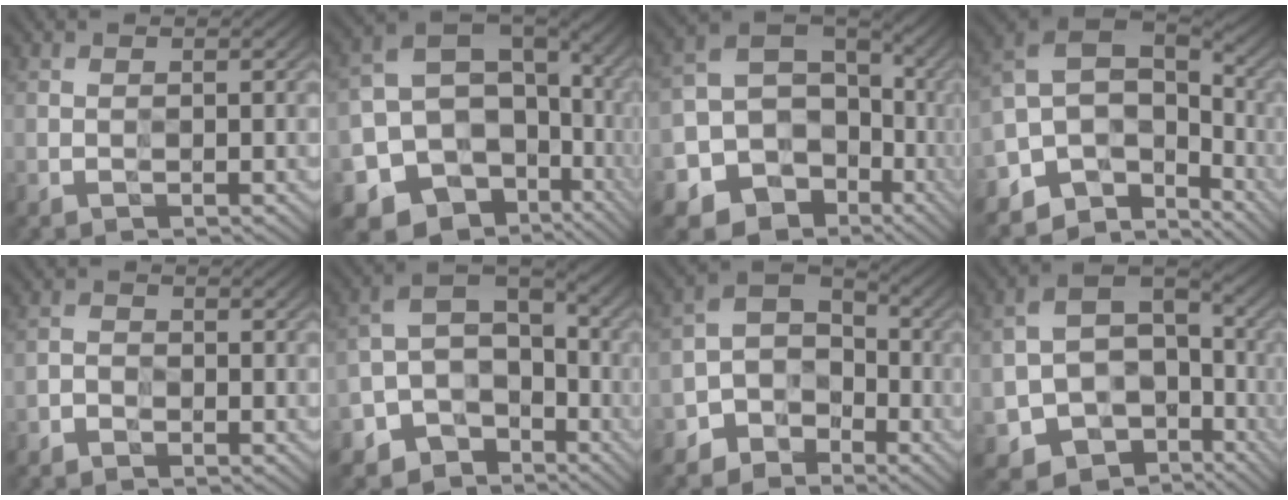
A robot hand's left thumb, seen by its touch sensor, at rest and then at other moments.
{"total": 16.4, "force": [-5.3, 13.0, 8.5], "torque": [-0.177, -0.042, -0.066]}
{"total": 17.2, "force": [-6.3, 14.3, 7.1], "torque": [-0.161, -0.044, -0.096]}
{"total": 10.1, "force": [-4.9, 7.2, 5.0], "torque": [-0.112, -0.015, -0.087]}
{"total": 1.5, "force": [-1.2, 0.8, 0.1], "torque": [0.001, -0.002, -0.028]}
{"total": 9.4, "force": [-5.9, 6.4, 3.7], "torque": [-0.062, -0.018, -0.114]}
{"total": 6.8, "force": [-4.3, 5.0, 1.7], "torque": [-0.021, -0.008, -0.096]}
{"total": 12.1, "force": [-4.6, 9.1, 6.4], "torque": [-0.112, -0.047, -0.070]}